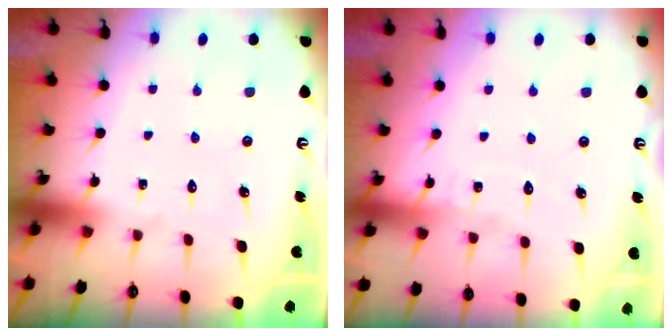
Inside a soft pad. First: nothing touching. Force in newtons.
{"total": 3.0, "press": 3.0, "slide": 0.3}